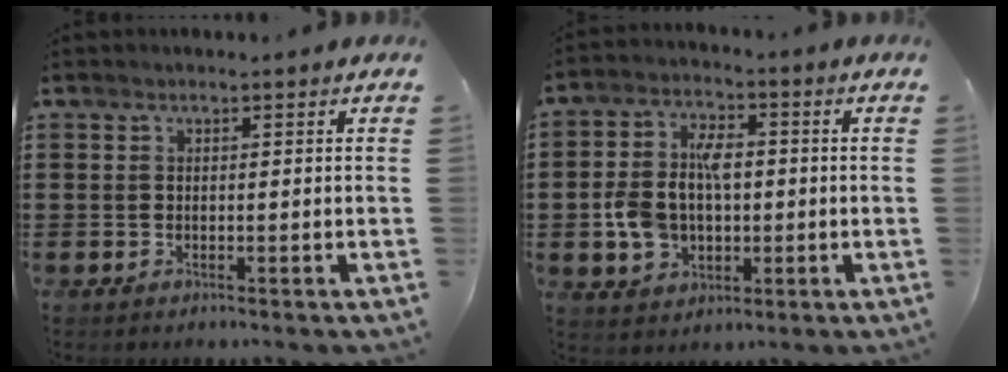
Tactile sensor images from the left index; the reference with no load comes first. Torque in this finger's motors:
{"motor_torque": [1.08, 1.06, 0.68, 0.18]}